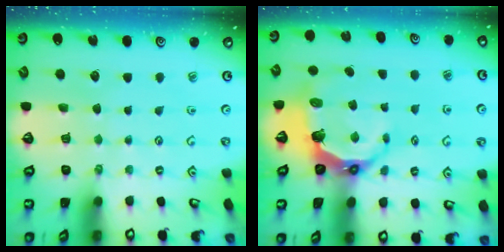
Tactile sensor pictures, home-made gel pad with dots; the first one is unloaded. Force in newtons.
{"total": 9.2, "press": 7.5, "slide": 5.2}